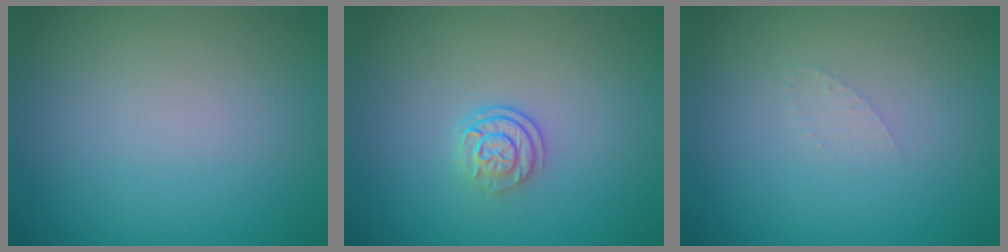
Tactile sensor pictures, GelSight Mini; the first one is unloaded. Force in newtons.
{"total": 2.5, "press": 1.8, "slide": 1.7}
{"total": 0.7, "press": 0.7, "slide": 0.1}